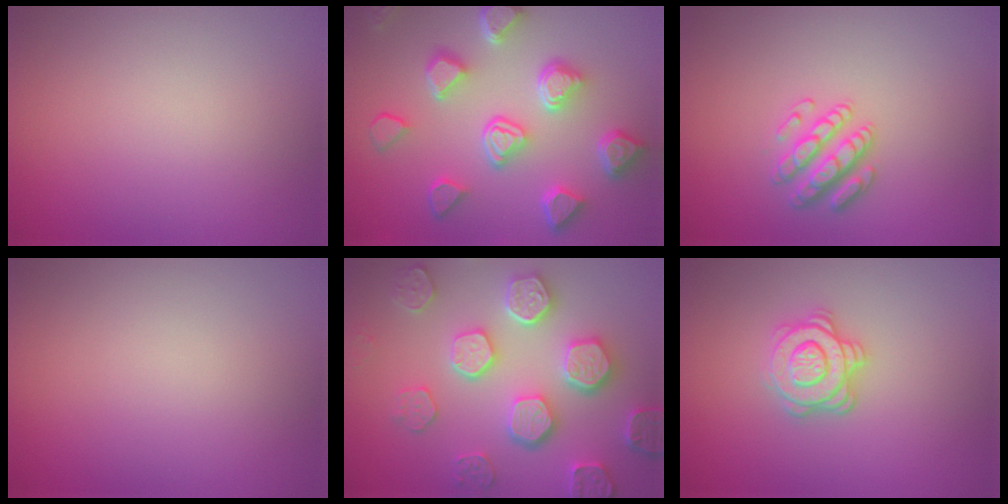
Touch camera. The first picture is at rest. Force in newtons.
{"total": 7.0, "press": 5.7, "slide": 4.1}
{"total": 2.6, "press": 2.6, "slide": 0.5}
{"total": 0.0}
{"total": 6.0, "press": 5.5, "slide": 2.4}
{"total": 3.5, "press": 3.0, "slide": 1.7}